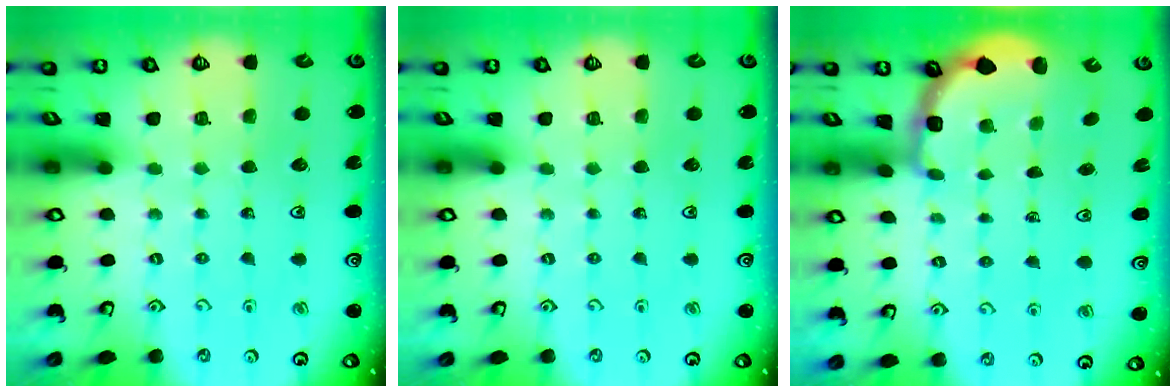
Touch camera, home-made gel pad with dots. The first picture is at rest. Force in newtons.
{"total": 0.0}
{"total": 2.7, "press": 2.1, "slide": 1.7}